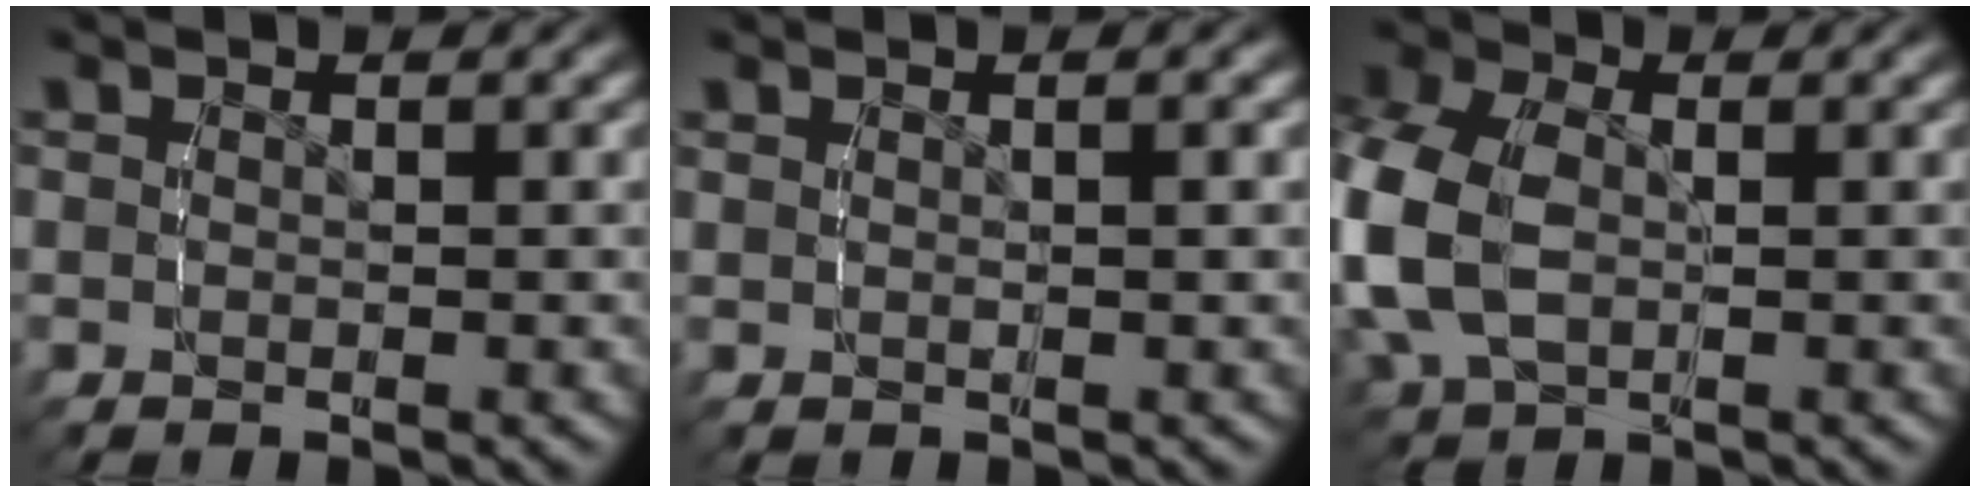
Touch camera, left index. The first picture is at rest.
{"total": 0.9, "force": [0.5, -0.3, 0.7], "torque": [-0.007, -0.001, 0.016]}
{"total": 7.2, "force": [-0.1, 5.6, 4.4], "torque": [-0.140, -0.023, 0.013]}